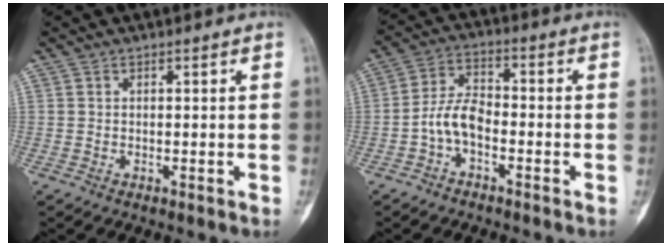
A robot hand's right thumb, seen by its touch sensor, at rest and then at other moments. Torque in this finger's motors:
{"motor_torque": [0.04, 0.05, 0.49, -0.44, -0.01]}